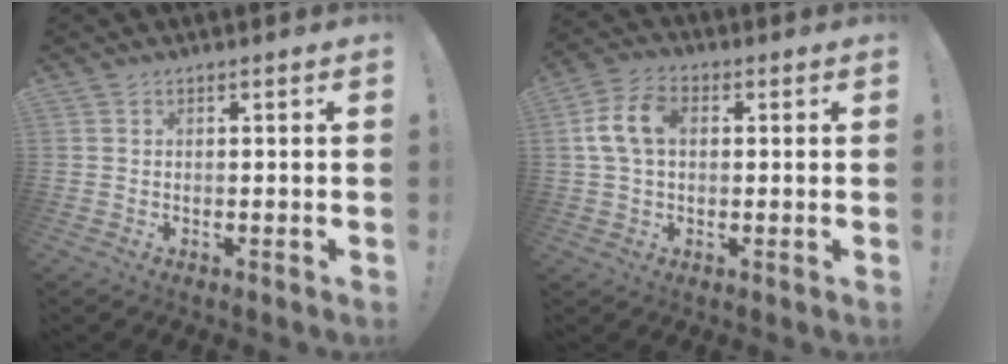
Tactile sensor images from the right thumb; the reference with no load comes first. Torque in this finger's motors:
{"motor_torque": [-0.12, 0.34, 0.11, 0.01, 0.21]}